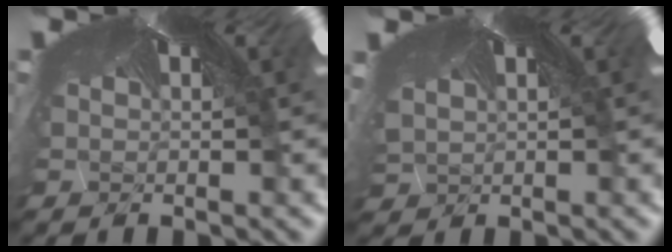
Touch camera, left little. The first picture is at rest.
{"total": 2.6, "force": [-2.0, -0.7, -1.6], "torque": [0.000, -0.023, -0.011]}